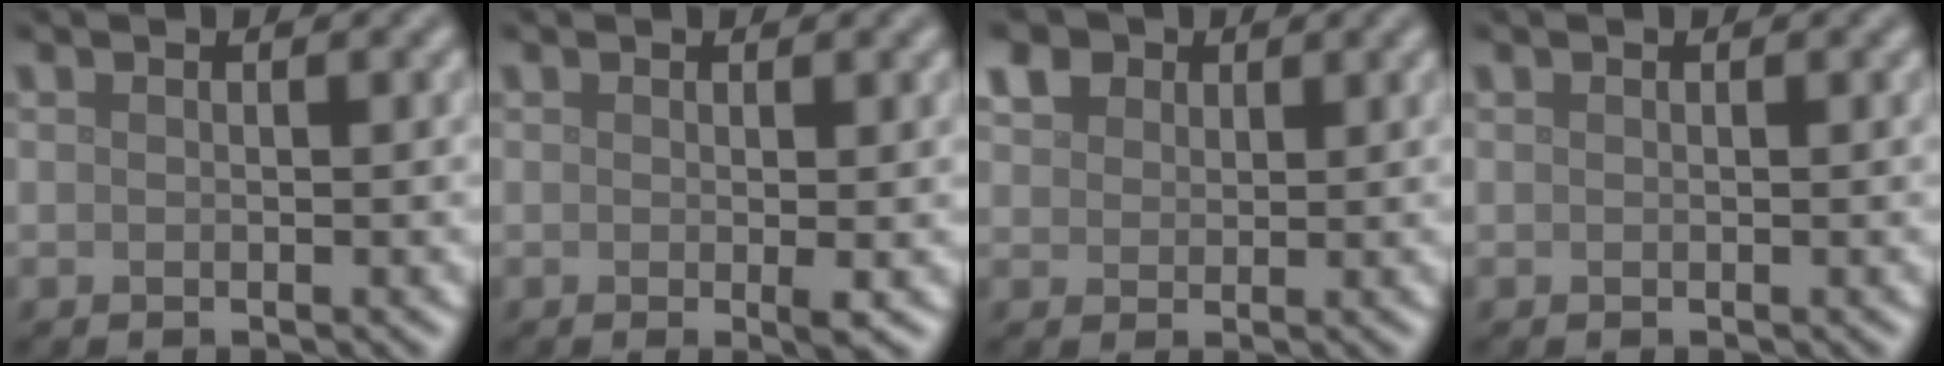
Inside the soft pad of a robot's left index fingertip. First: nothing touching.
{"total": 1.1, "force": [0.0, 0.0, 1.1], "torque": [-0.020, -0.005, -0.003]}
{"total": 3.3, "force": [2.0, 2.2, 1.4], "torque": [-0.040, 0.008, 0.031]}
{"total": 0.0}